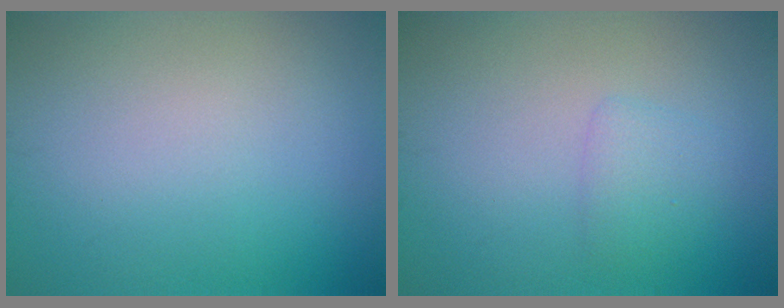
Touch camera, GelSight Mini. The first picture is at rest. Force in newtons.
{"total": 1.5, "press": 1.4, "slide": 0.1}